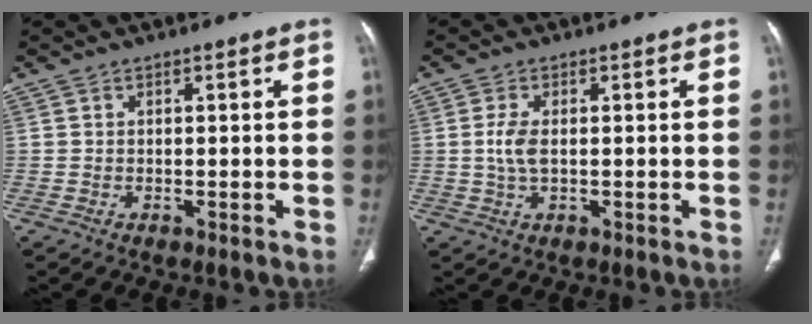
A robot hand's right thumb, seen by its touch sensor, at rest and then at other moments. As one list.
[{"total": 3.6, "force": [0.1, 1.5, 3.2], "torque": [-0.081, -0.001, 0.003]}]